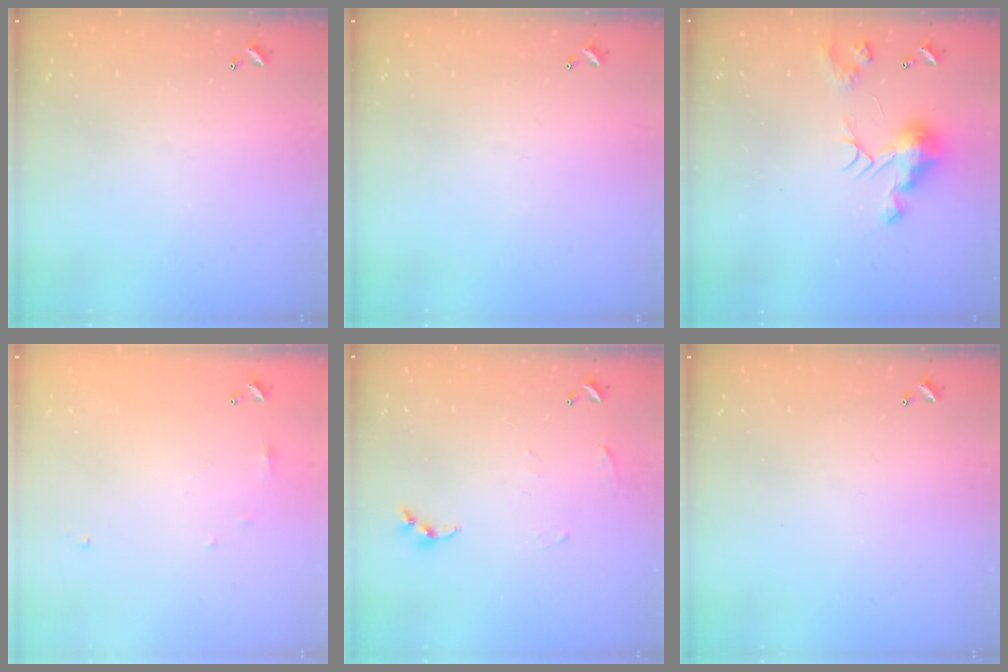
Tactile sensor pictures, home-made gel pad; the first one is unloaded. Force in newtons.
{"total": 0.0}
{"total": 9.2, "press": 9.2, "slide": 0.5}
{"total": 6.7, "press": 6.6, "slide": 0.9}
{"total": 4.6, "press": 4.6, "slide": 0.4}
{"total": 0.0}